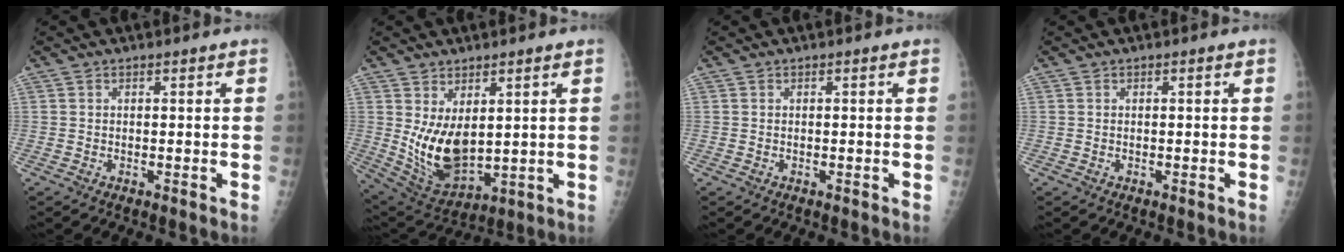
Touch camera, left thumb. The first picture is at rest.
{"total": 11.2, "force": [1.9, 6.2, 9.2], "torque": [-0.147, -0.028, 0.059]}
{"total": 0.0}
{"total": 0.0}